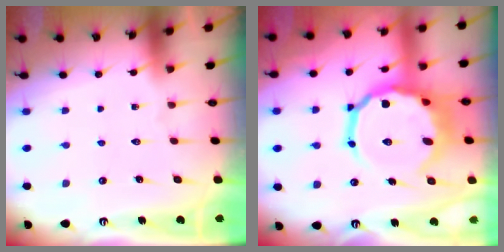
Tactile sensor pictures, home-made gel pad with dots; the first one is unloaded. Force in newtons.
{"total": 15.7, "press": 15.3, "slide": 3.9}